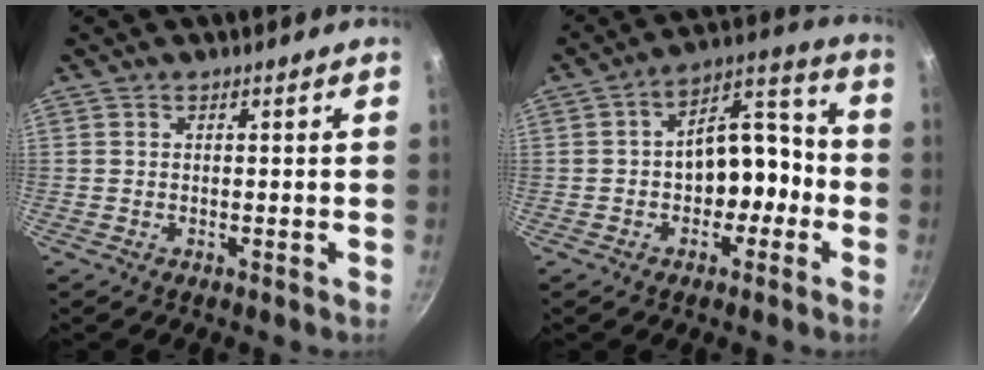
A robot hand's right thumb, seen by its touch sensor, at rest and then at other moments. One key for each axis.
{"total": 12.7, "fx": -1.9, "fy": 7.9, "fz": 9.8, "tx": -0.102, "ty": 0.049, "tz": -0.038}